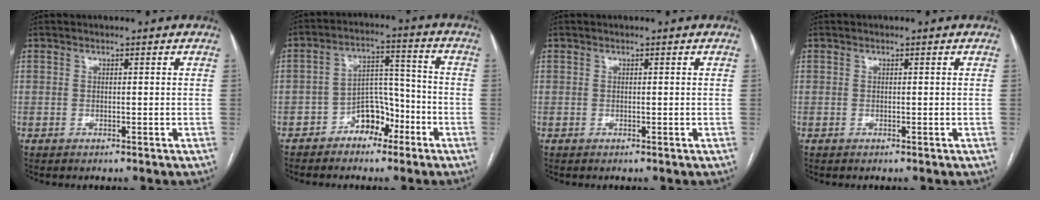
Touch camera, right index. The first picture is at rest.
{"total": 6.9, "force": [-4.0, 4.3, 3.5], "torque": [-0.054, 0.029, -0.066]}
{"total": 0.0}
{"total": 0.0}